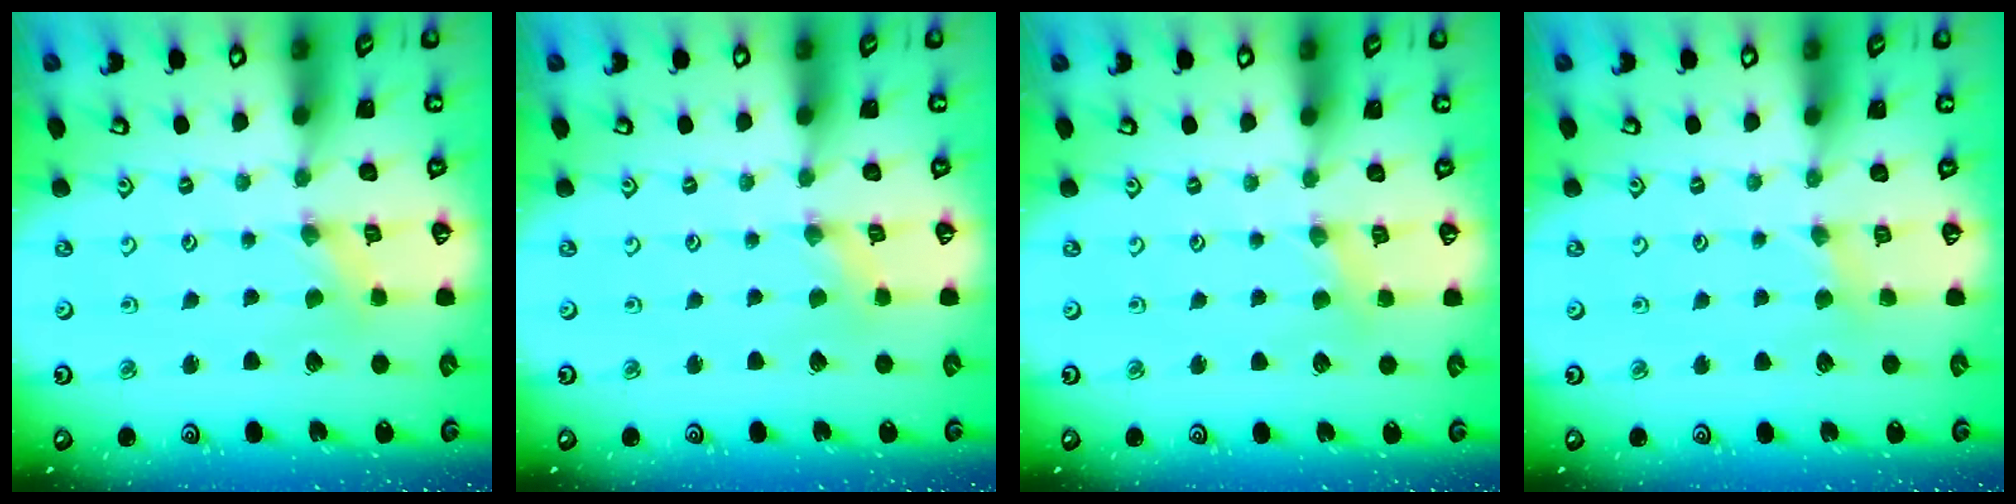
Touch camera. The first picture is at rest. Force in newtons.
{"total": 0.7, "press": 0.7, "slide": 0.2}
{"total": 2.2, "press": 2.1, "slide": 0.5}
{"total": 3.0, "press": 2.9, "slide": 0.5}